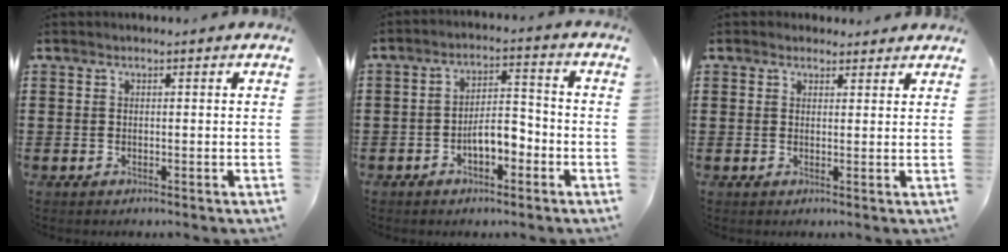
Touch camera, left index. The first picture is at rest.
{"total": 5.5, "force": [-2.8, 2.4, 4.1], "torque": [-0.078, 0.011, -0.054]}
{"total": 1.7, "force": [1.6, 0.7, 0.2], "torque": [-0.007, 0.006, 0.031]}